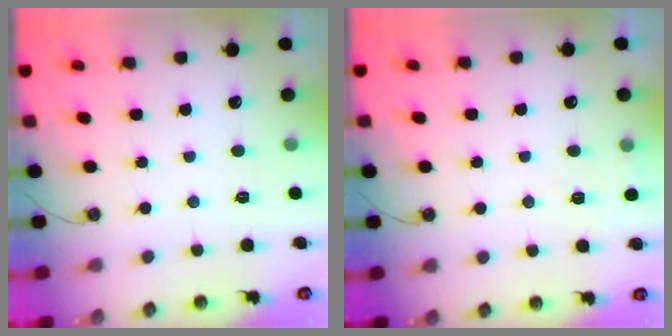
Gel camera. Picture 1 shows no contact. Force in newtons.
{"total": 2.7, "press": 2.6, "slide": 0.8}